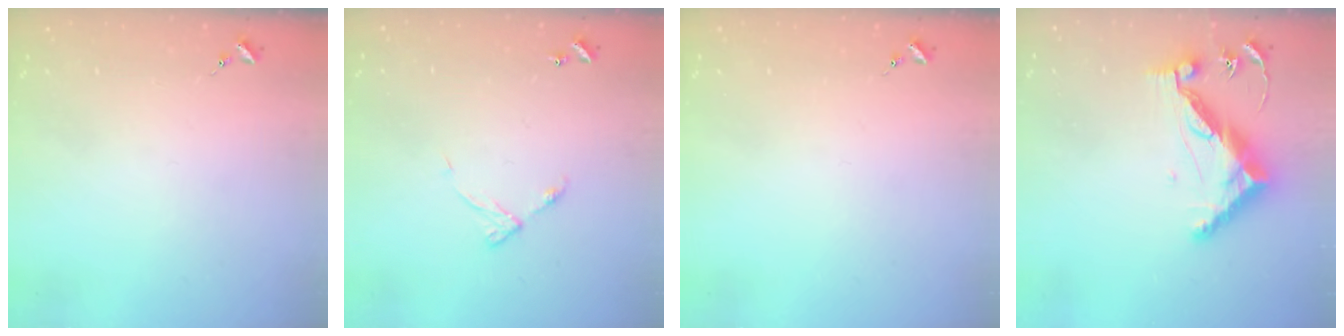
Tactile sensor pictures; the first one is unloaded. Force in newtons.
{"total": 6.5, "press": 6.5, "slide": 0.5}
{"total": 0.0}
{"total": 13.0, "press": 13.0, "slide": 0.6}